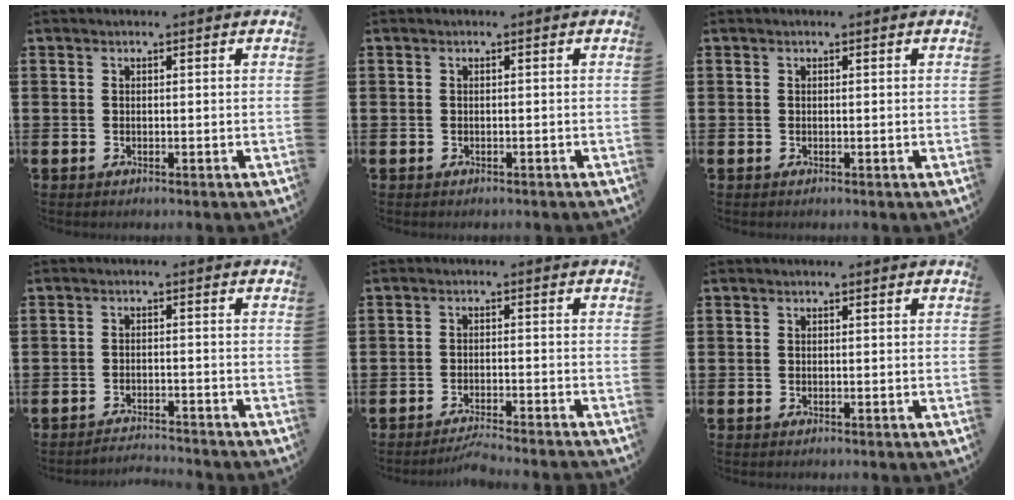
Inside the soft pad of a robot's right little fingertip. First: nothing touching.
{"total": 0.0}
{"total": 0.0}
{"total": 2.1, "force": [-2.1, -0.1, -0.2], "torque": [-0.002, 0.006, -0.045]}
{"total": 2.3, "force": [-2.2, -0.2, 0.7], "torque": [-0.012, 0.006, -0.045]}
{"total": 0.0}